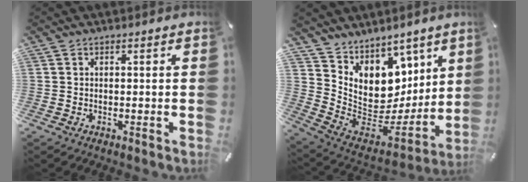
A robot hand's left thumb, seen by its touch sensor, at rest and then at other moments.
{"total": 10.1, "force": [5.1, 8.6, 1.6], "torque": [-0.025, -0.090, 0.107]}